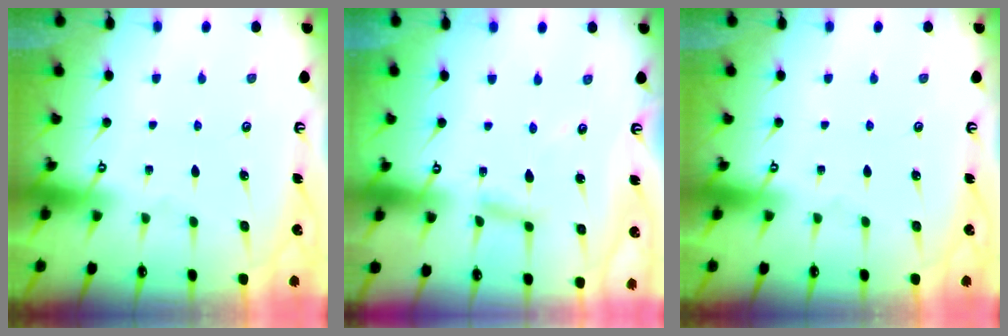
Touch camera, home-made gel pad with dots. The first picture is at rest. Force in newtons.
{"total": 5.9, "press": 5.9, "slide": 0.5}
{"total": 0.0}